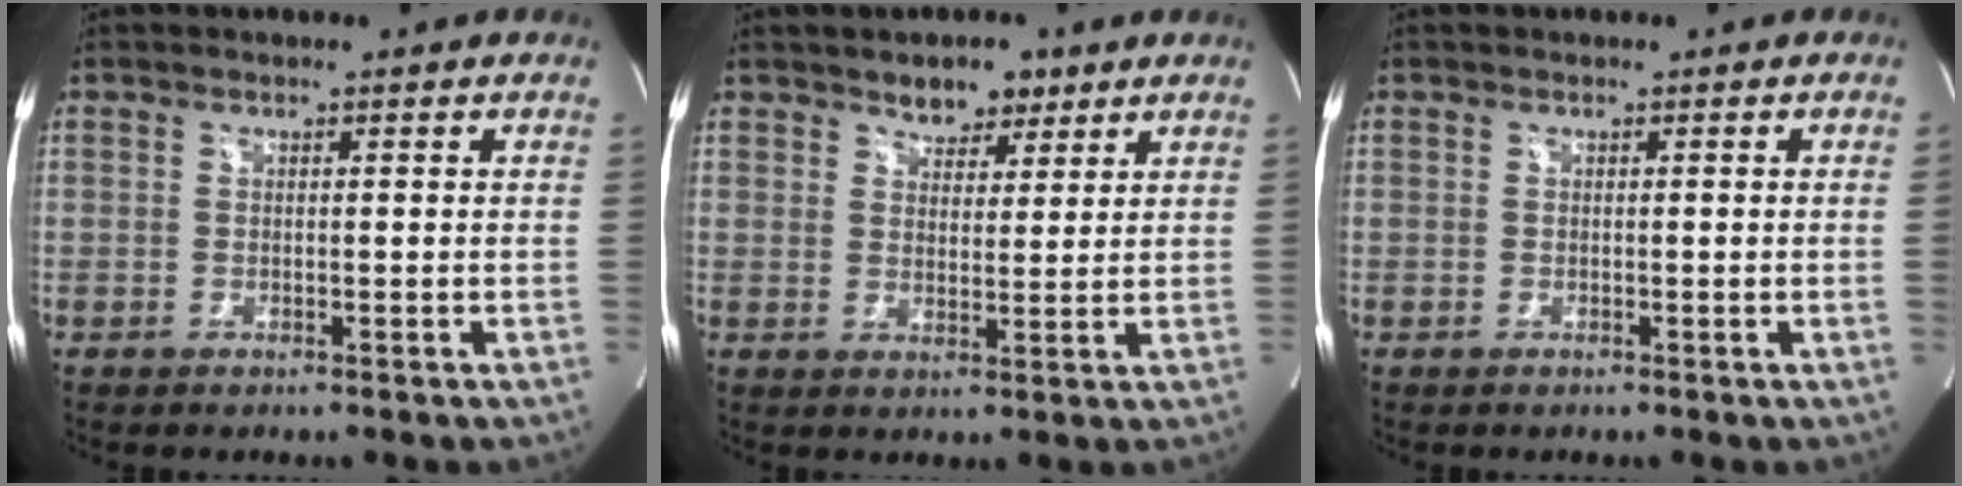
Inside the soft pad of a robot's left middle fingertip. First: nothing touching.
{"total": 4.5, "force": [3.3, 2.5, 1.9], "torque": [-0.023, 0.002, 0.054]}
{"total": 0.6, "force": [0.0, -0.2, 0.5], "torque": [-0.009, -0.001, -0.002]}